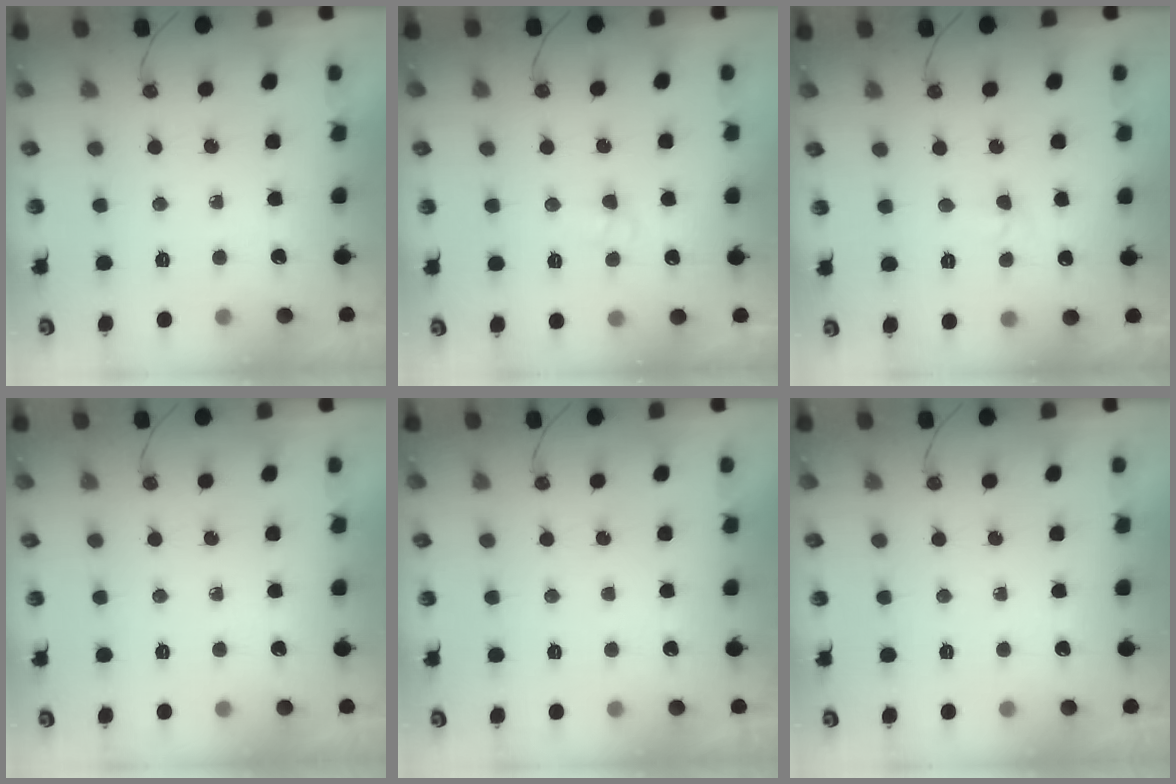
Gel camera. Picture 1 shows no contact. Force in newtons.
{"total": 3.9, "press": 3.9, "slide": 0.7}
{"total": 3.7, "press": 3.6, "slide": 0.8}
{"total": 0.0}
{"total": 0.0}
{"total": 0.0}